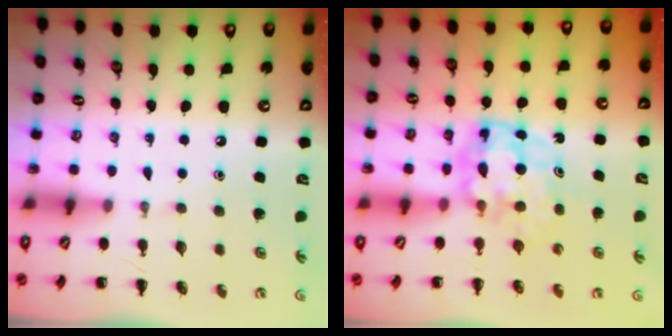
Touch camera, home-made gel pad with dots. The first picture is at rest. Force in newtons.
{"total": 5.7, "press": 5.6, "slide": 0.9}